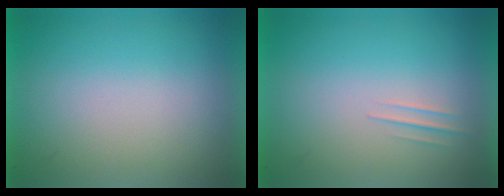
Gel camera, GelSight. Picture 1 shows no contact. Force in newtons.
{"total": 1.2}